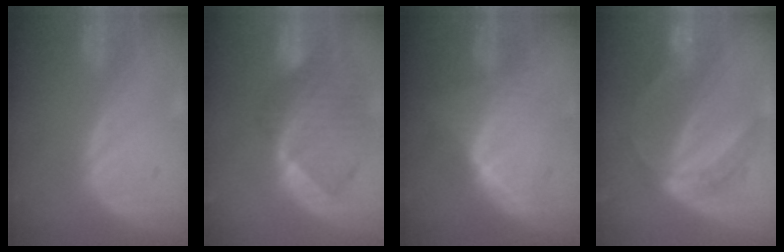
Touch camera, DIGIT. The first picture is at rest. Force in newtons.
{"total": 10.2, "press": 8.8, "slide": 5.1}
{"total": 6.4, "press": 6.2, "slide": 1.7}
{"total": 6.2, "press": 5.3, "slide": 3.2}